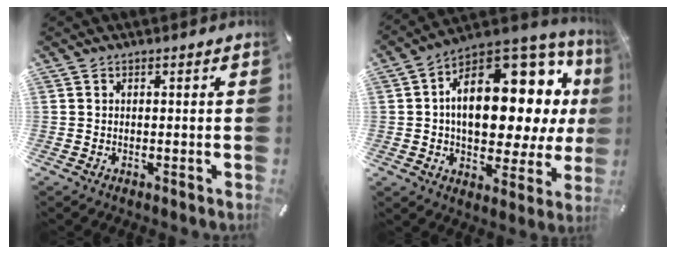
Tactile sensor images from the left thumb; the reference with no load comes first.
{"total": 21.7, "force": [4.8, 12.5, 17.0], "torque": [-0.240, -0.048, 0.083]}